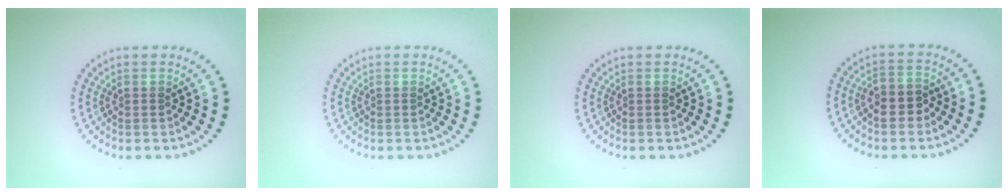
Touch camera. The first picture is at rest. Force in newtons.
{"total": 0.0}
{"total": 0.0}
{"total": 2.6, "press": 2.5, "slide": 0.8}